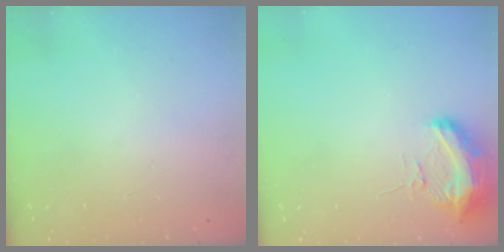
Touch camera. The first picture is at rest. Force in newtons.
{"total": 10.0, "press": 10.0, "slide": 0.8}